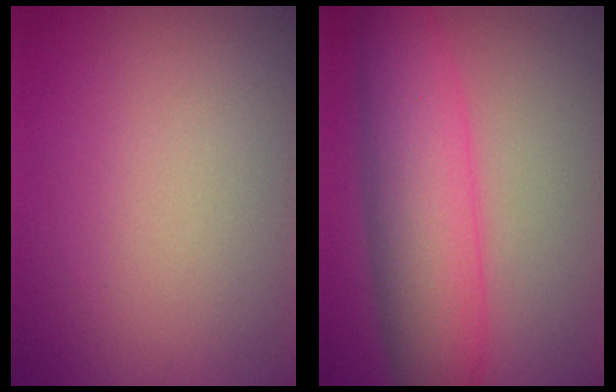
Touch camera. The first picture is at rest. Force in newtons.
{"total": 7.7, "press": 7.7, "slide": 0.3}